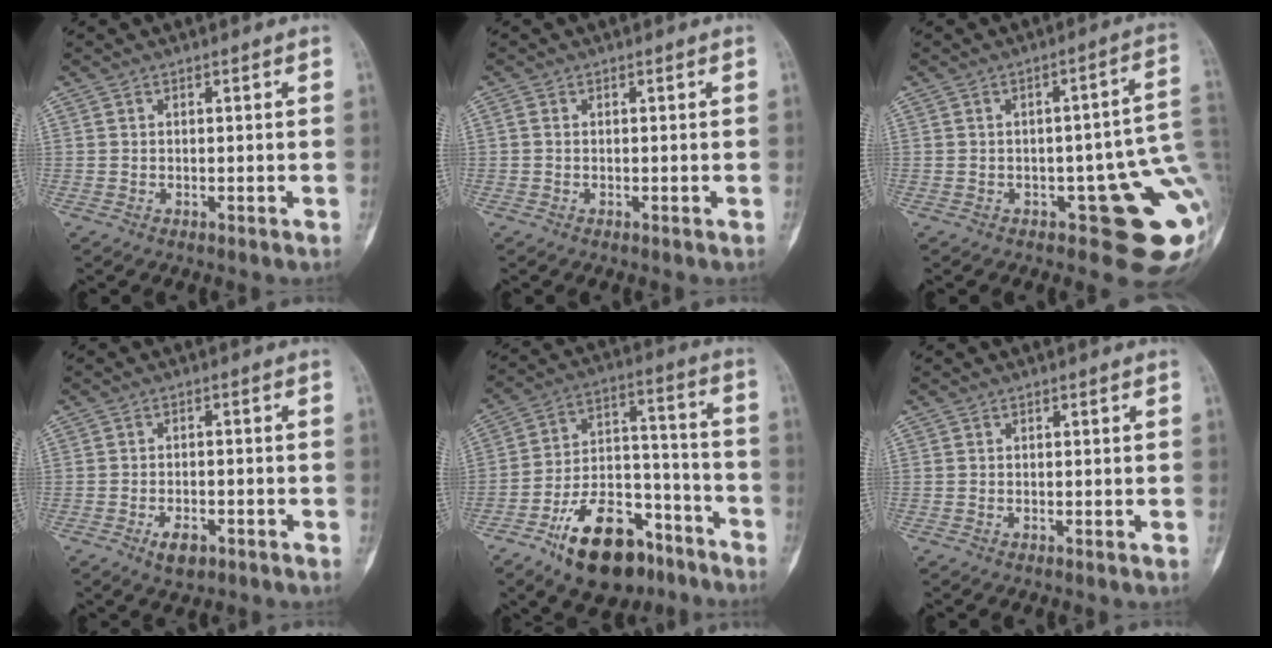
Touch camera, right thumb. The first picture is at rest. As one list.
[{"total": 0.5, "force": [0.0, 0.3, 0.4], "torque": [-0.009, 0.000, -0.002]}, {"total": 12.7, "force": [-2.7, 5.4, 11.2], "torque": [-0.104, 0.008, -0.028]}, {"total": 2.6, "force": [-1.5, 1.2, 1.8], "torque": [-0.033, 0.005, -0.025]}, {"total": 19.7, "force": [-12.4, 10.3, 11.3], "torque": [-0.160, 0.095, -0.202]}, {"total": 0.0}]